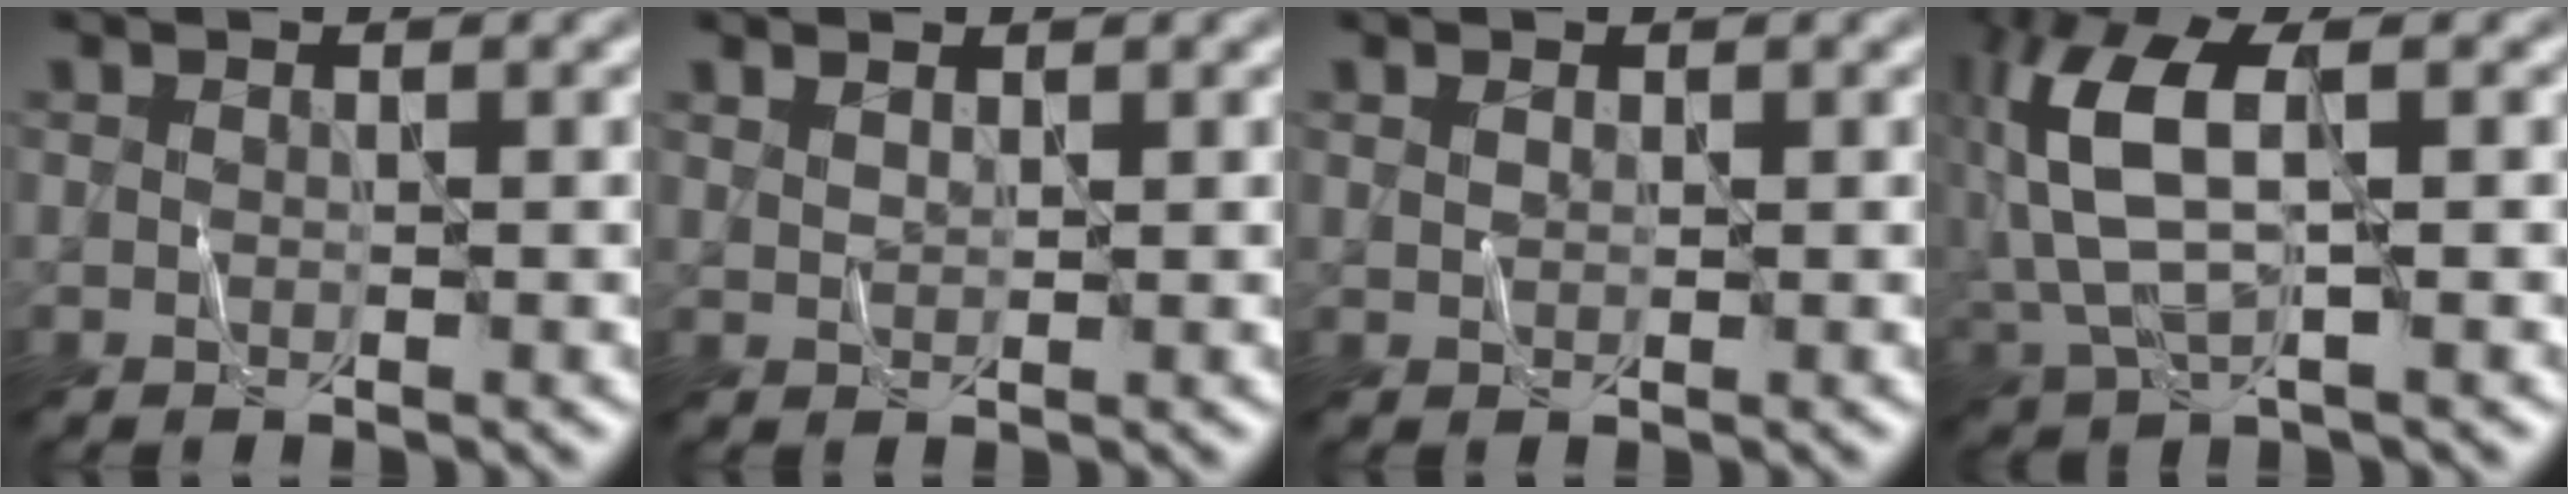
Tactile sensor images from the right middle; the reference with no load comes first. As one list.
[{"total": 1.0, "force": [0.8, 0.3, 0.4], "torque": [-0.012, 0.000, 0.019]}, {"total": 0.6, "force": [0.4, 0.4, 0.3], "torque": [-0.009, 0.002, 0.010]}, {"total": 7.6, "force": [0.8, 3.2, 6.8], "torque": [-0.164, 0.015, 0.012]}]